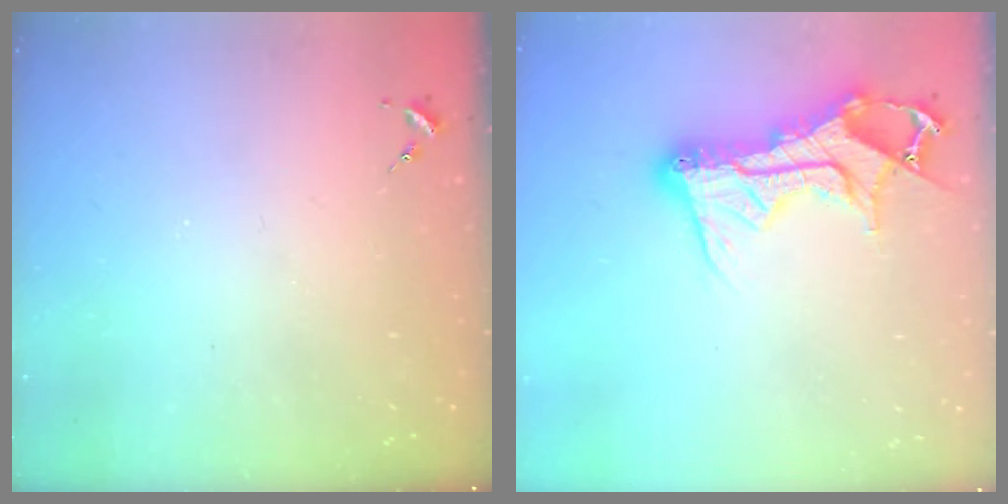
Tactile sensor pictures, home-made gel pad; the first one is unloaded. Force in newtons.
{"total": 17.1, "press": 17.1, "slide": 1.5}